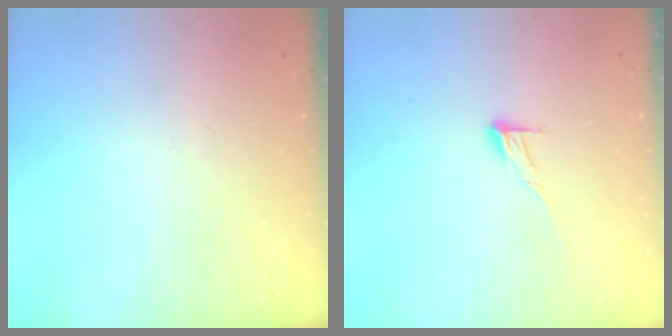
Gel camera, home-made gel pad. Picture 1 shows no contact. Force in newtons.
{"total": 6.9, "press": 6.8, "slide": 0.4}